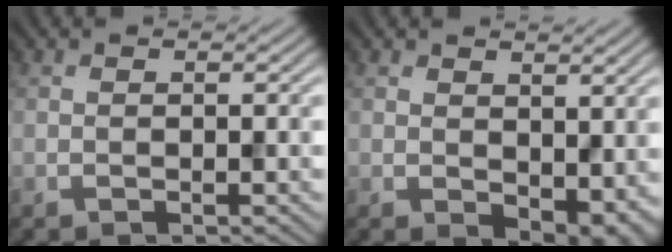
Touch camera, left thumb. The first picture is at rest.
{"total": 5.2, "force": [0.6, 3.4, 3.9], "torque": [-0.063, -0.021, 0.021]}